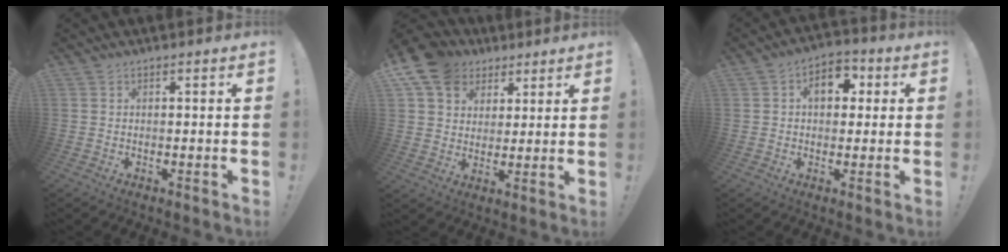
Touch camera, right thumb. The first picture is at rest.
{"total": 12.8, "force": [6.5, 9.8, 4.8], "torque": [-0.075, -0.040, 0.129]}
{"total": 8.6, "force": [1.9, 5.8, 6.1], "torque": [-0.089, 0.012, 0.033]}